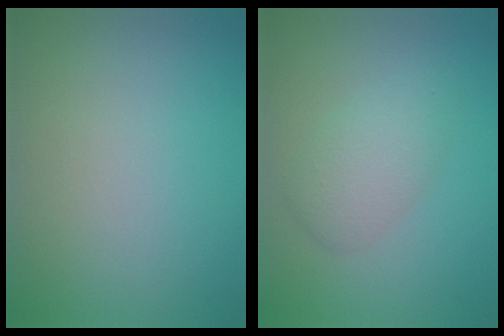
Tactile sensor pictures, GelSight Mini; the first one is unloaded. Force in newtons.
{"total": 2.7, "press": 2.7, "slide": 0.1}